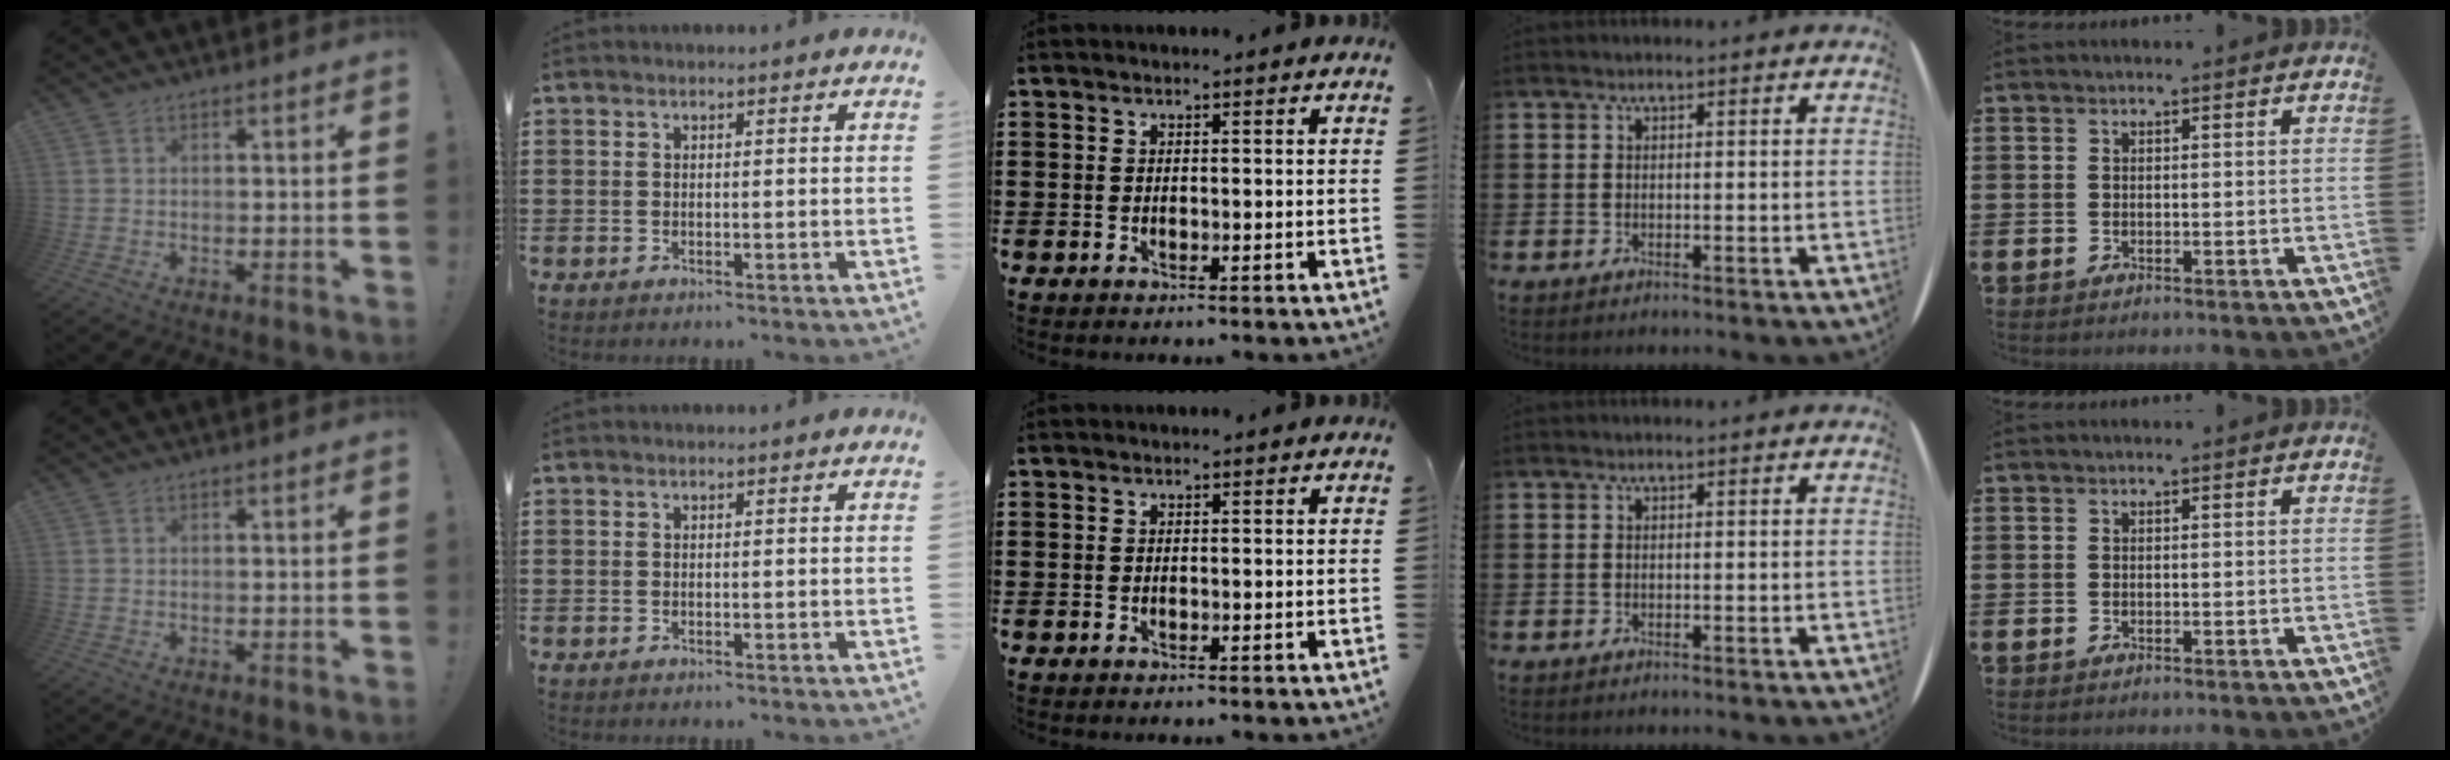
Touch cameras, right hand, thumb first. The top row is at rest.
{}